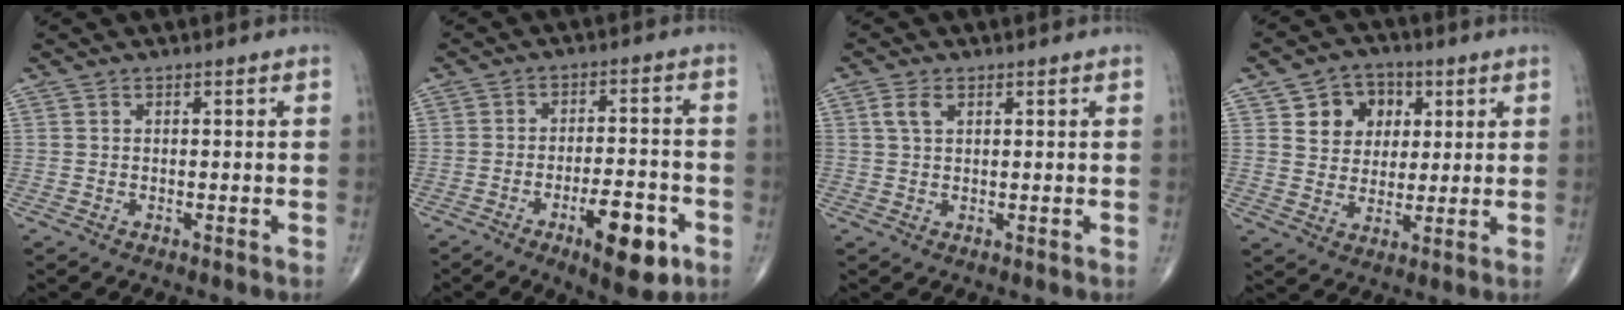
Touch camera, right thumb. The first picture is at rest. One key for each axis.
{"total": 11.3, "fx": -5.3, "fy": 3.8, "fz": 9.2, "tx": -0.129, "ty": 0.024, "tz": -0.072}
{"total": 2.7, "fx": 1.1, "fy": 1.5, "fz": 2.0, "tx": -0.044, "ty": 0.007, "tz": 0.024}
{"total": 9.2, "fx": 3.4, "fy": 7.6, "fz": 4.1, "tx": -0.022, "ty": -0.008, "tz": 0.055}